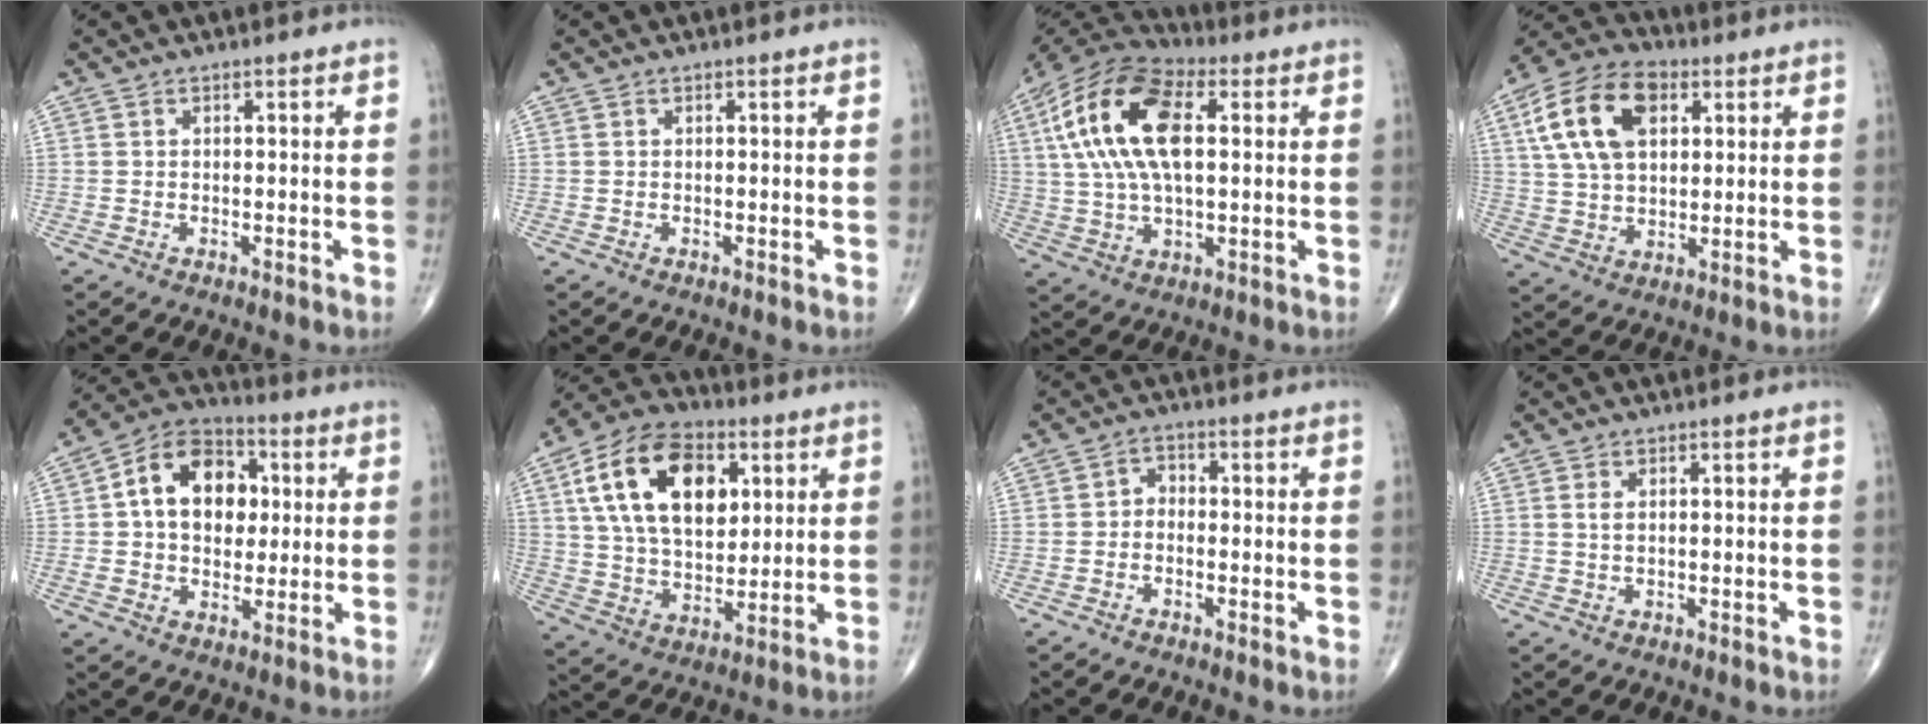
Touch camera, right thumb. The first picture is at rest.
{"total": 0.0}
{"total": 19.1, "force": [4.1, 9.5, 16.0], "torque": [-0.317, 0.015, 0.066]}
{"total": 15.7, "force": [5.2, 9.6, 11.4], "torque": [-0.201, 0.006, 0.094]}
{"total": 15.3, "force": [2.6, 10.8, 10.5], "torque": [-0.129, 0.013, 0.035]}
{"total": 20.5, "force": [6.7, 12.5, 14.8], "torque": [-0.235, -0.011, 0.115]}
{"total": 2.4, "force": [-0.6, 1.9, 1.3], "torque": [-0.007, 0.014, -0.022]}
{"total": 1.3, "force": [0.4, 0.7, 1.1], "torque": [-0.024, 0.003, 0.012]}